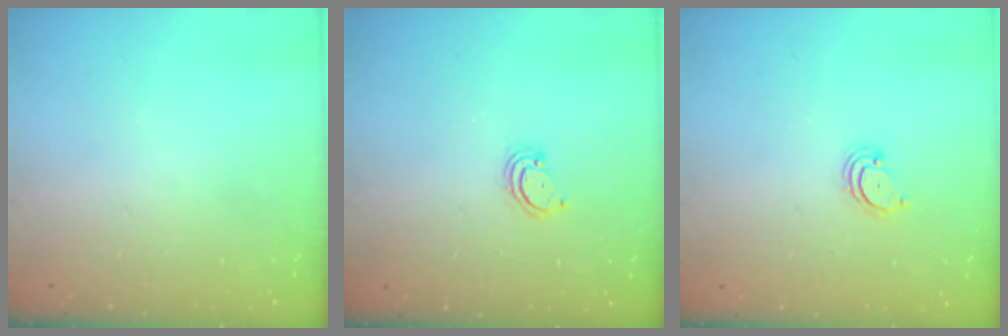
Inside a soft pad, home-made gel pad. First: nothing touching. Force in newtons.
{"total": 3.1, "press": 3.1, "slide": 0.4}
{"total": 2.9, "press": 2.9, "slide": 0.3}